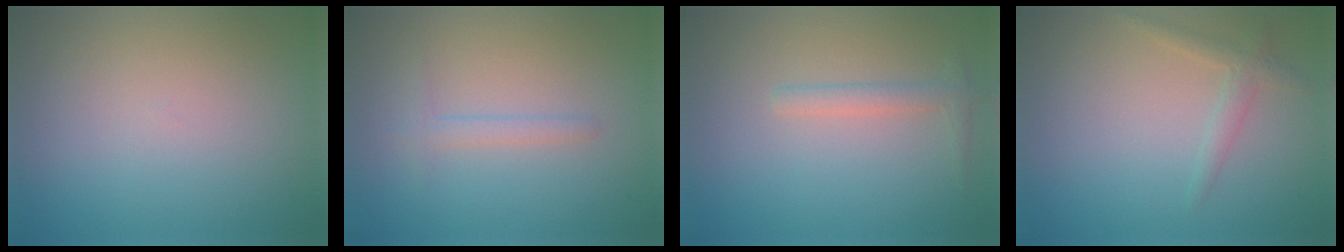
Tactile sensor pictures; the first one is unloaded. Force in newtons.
{"total": 1.2, "press": 1.2, "slide": 0.1}
{"total": 1.4, "press": 1.4, "slide": 0.1}
{"total": 1.6, "press": 1.6, "slide": 0.1}